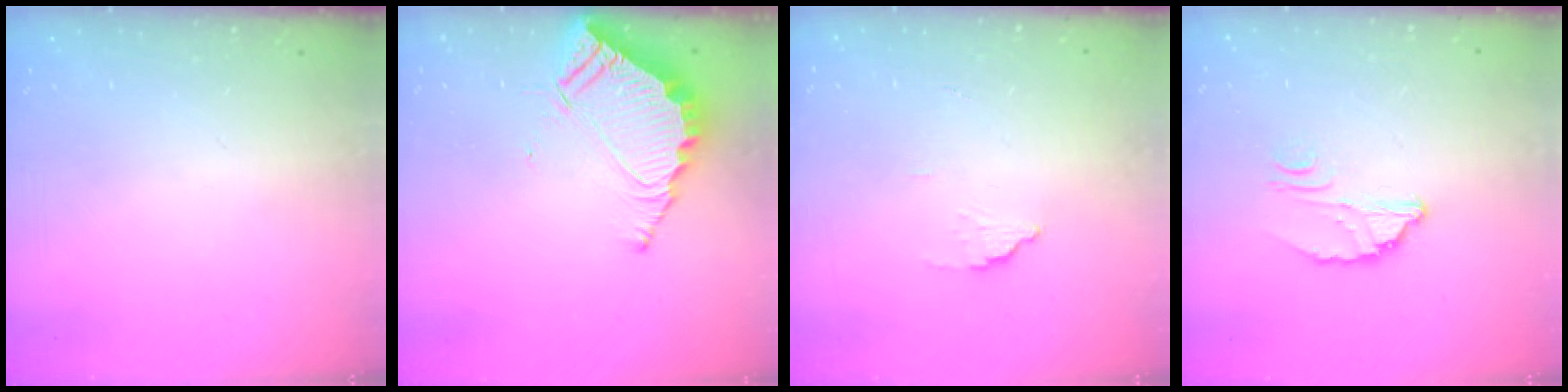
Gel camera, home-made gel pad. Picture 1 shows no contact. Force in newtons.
{"total": 6.6, "press": 6.6, "slide": 0.3}
{"total": 2.2, "press": 2.2, "slide": 0.2}
{"total": 3.1, "press": 3.1, "slide": 0.2}